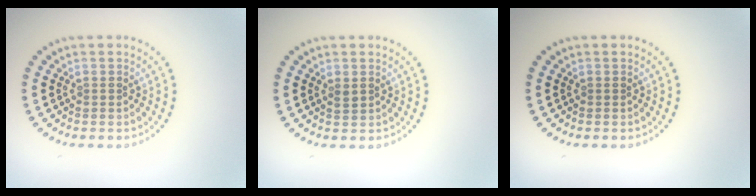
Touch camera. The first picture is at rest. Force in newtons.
{"total": 0.9, "press": 0.8, "slide": 0.2}
{"total": 0.0}